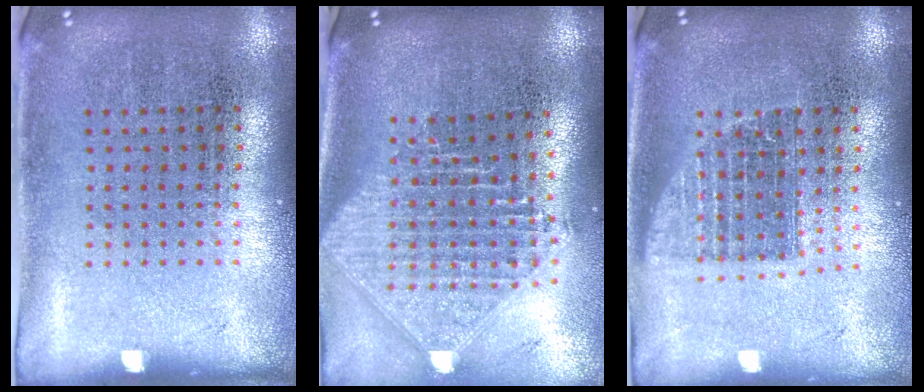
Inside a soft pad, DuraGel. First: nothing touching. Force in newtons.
{"total": 2.4, "press": 1.9, "slide": 1.5}
{"total": 1.3, "press": 1.1, "slide": 0.7}